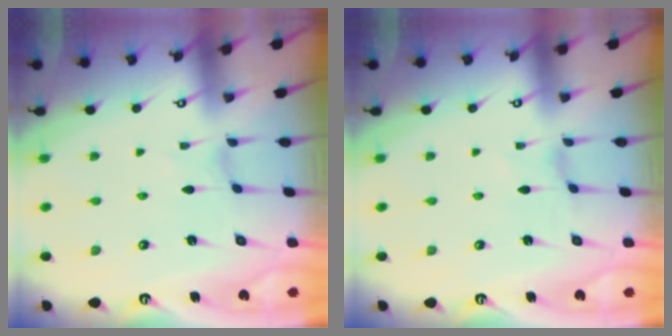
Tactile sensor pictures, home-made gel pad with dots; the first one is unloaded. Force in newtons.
{"total": 0.0}